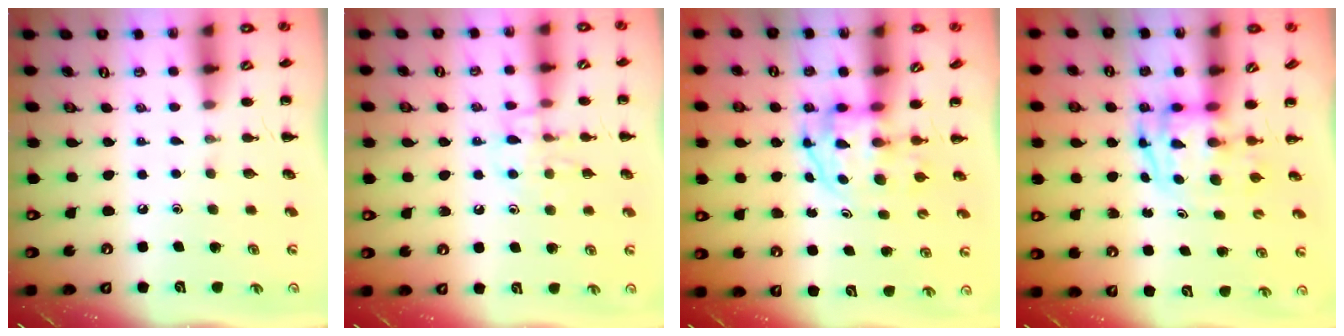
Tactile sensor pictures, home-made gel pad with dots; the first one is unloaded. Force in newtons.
{"total": 10.3, "press": 10.3, "slide": 0.5}
{"total": 3.3, "press": 3.3, "slide": 0.5}
{"total": 3.7, "press": 3.6, "slide": 0.7}